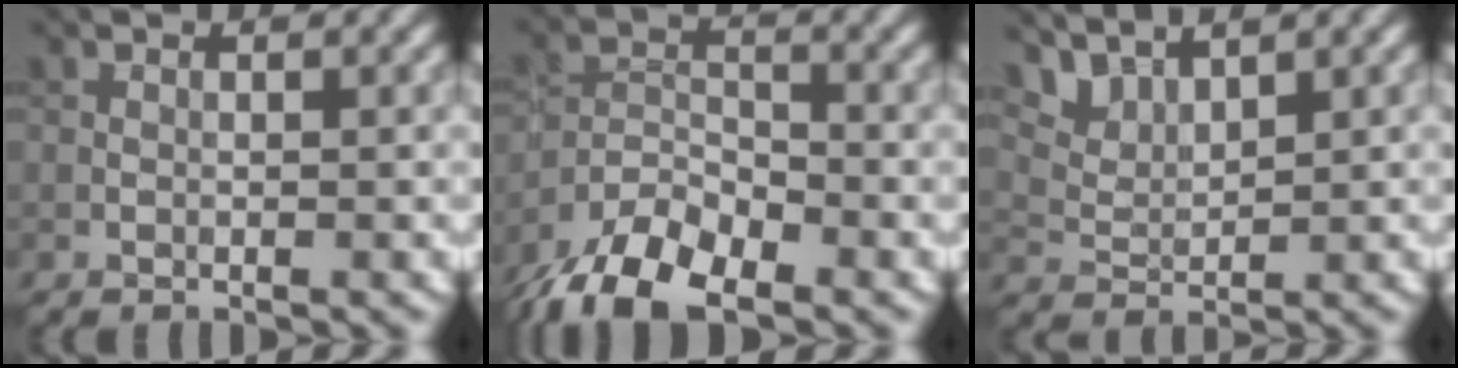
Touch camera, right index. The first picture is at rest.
{"total": 7.6, "force": [-5.5, 3.1, 4.2], "torque": [-0.072, -0.011, -0.106]}
{"total": 3.8, "force": [3.4, 1.1, 1.3], "torque": [-0.041, -0.009, 0.080]}